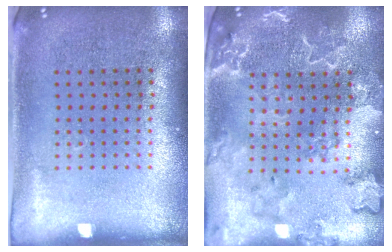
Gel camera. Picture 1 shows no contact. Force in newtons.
{"total": 2.7, "press": 2.5, "slide": 1.0}